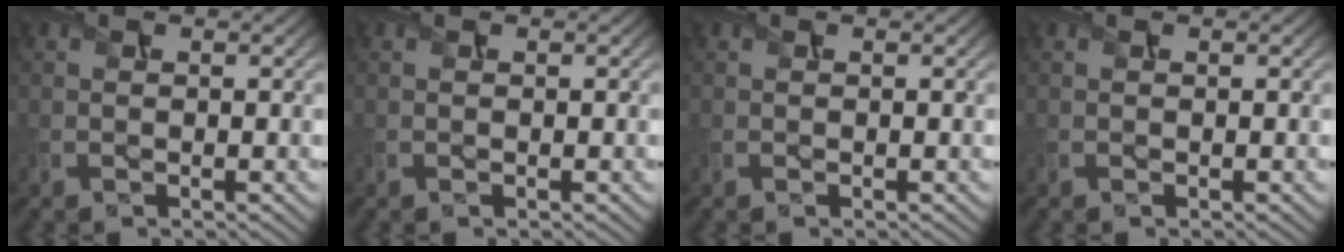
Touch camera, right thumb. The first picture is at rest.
{"total": 0.0}
{"total": 0.0}
{"total": 0.0}